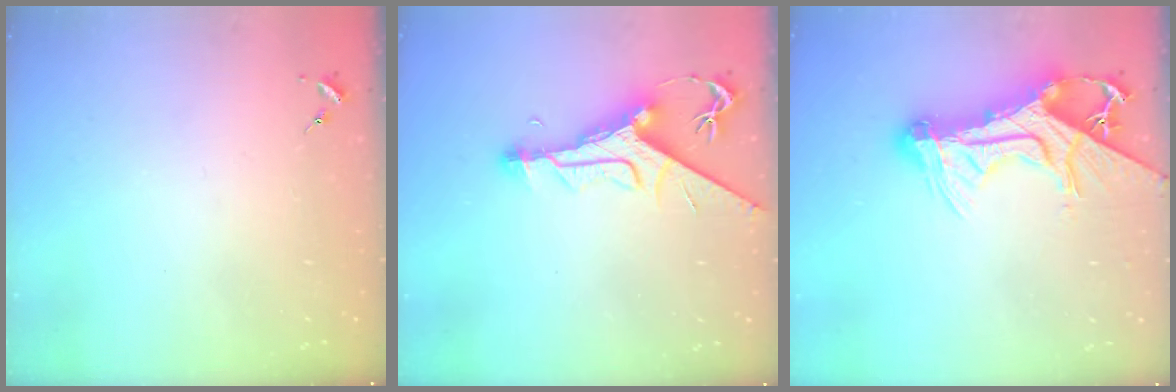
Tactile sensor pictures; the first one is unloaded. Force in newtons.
{"total": 11.6, "press": 11.5, "slide": 0.8}
{"total": 19.7, "press": 19.6, "slide": 1.8}